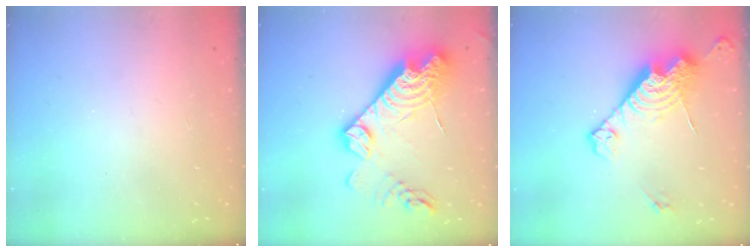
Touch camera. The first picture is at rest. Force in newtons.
{"total": 22.2, "press": 22.1, "slide": 1.7}
{"total": 16.6, "press": 16.5, "slide": 1.4}